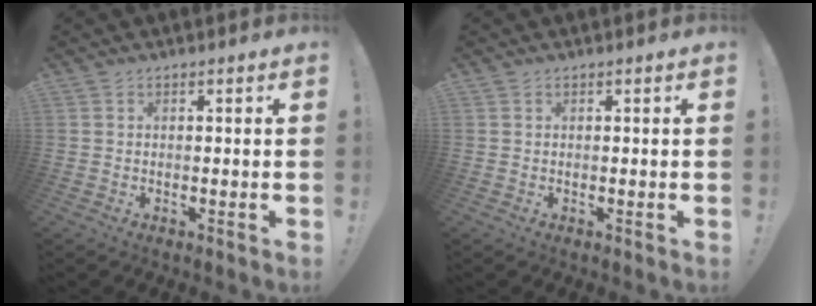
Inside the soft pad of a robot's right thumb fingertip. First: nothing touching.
{"total": 0.0}